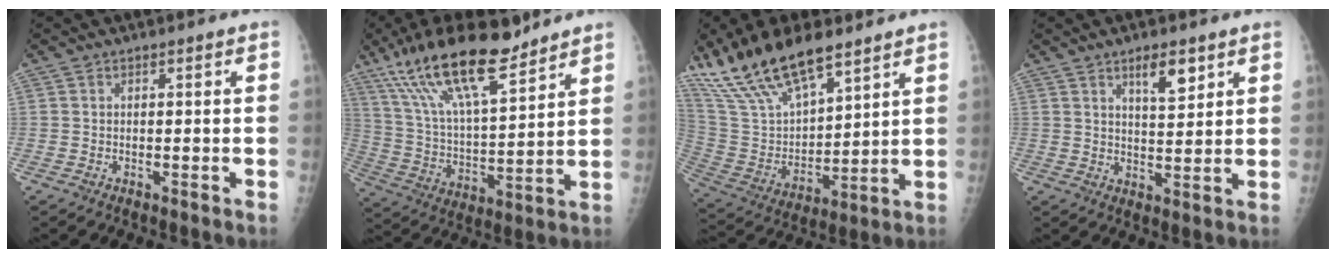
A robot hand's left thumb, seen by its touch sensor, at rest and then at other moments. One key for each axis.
{"total": 21.0, "fx": 14.7, "fy": 5.9, "fz": 13.8, "tx": -0.230, "ty": -0.053, "tz": 0.269}
{"total": 20.8, "fx": 15.1, "fy": 7.6, "fz": 12.0, "tx": -0.208, "ty": -0.050, "tz": 0.293}
{"total": 6.3, "fx": 3.7, "fy": 2.2, "fz": 4.6, "tx": -0.062, "ty": -0.026, "tz": 0.060}